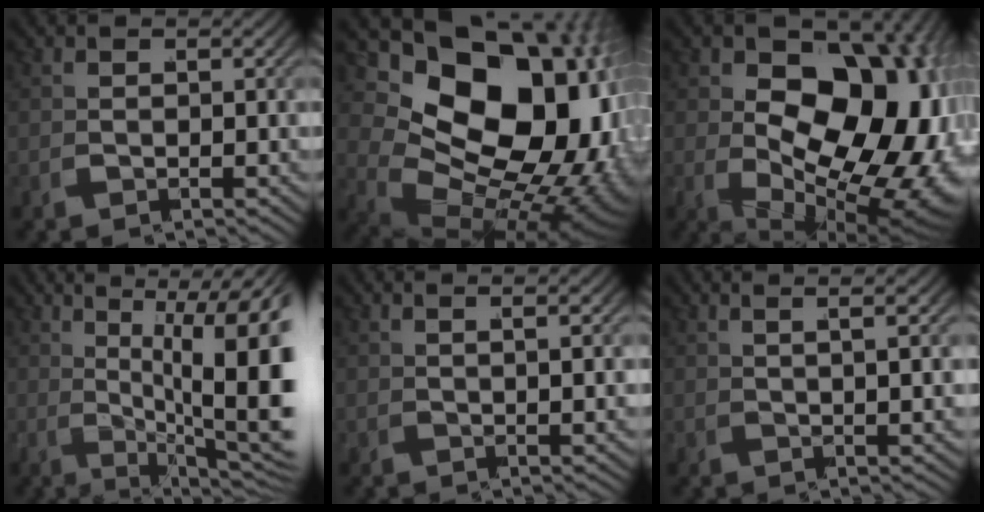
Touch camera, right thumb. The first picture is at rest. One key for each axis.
{"total": 24.2, "fx": 0.1, "fy": 16.5, "fz": 17.7, "tx": -0.331, "ty": -0.058, "tz": 0.033}
{"total": 23.0, "fx": -1.4, "fy": 15.1, "fz": 17.3, "tx": -0.287, "ty": -0.085, "tz": 0.025}
{"total": 12.5, "fx": 1.2, "fy": 6.2, "fz": 10.9, "tx": -0.153, "ty": -0.022, "tz": 0.027}
{"total": 2.1, "fx": 1.2, "fy": 0.2, "fz": 1.7, "tx": -0.035, "ty": -0.001, "tz": 0.032}
{"total": 3.7, "fx": 2.2, "fy": 0.4, "fz": 2.9, "tx": -0.042, "ty": 0.007, "tz": 0.045}